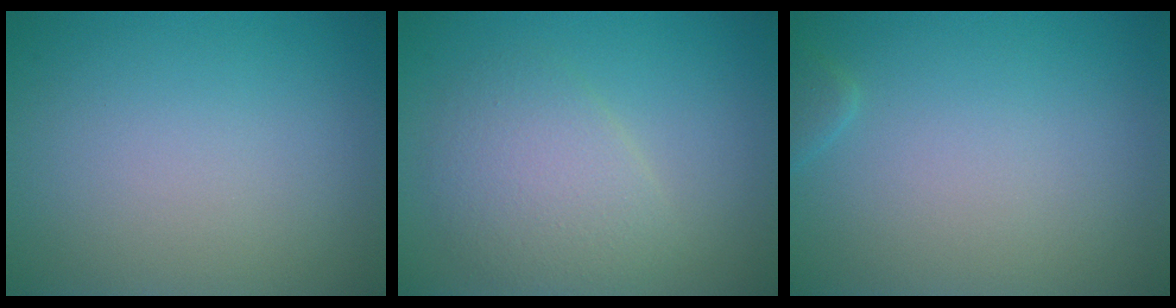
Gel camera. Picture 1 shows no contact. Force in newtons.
{"total": 3.7, "press": 3.7, "slide": 0.1}
{"total": 0.9, "press": 0.9, "slide": 0.0}